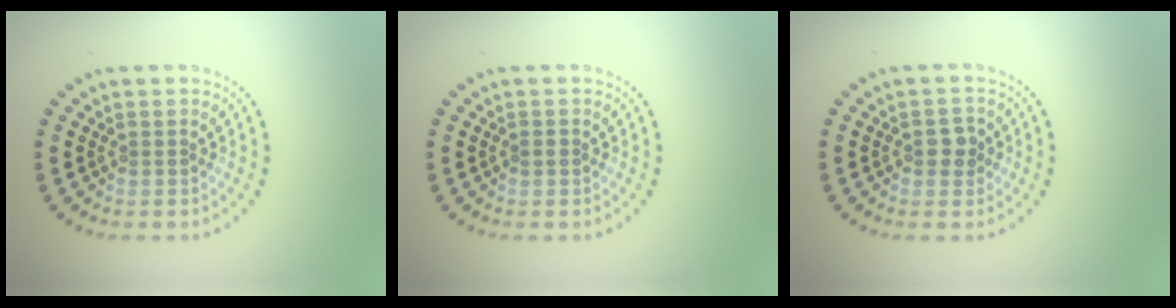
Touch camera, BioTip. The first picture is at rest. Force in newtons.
{"total": 0.8, "press": 0.8, "slide": 0.1}
{"total": 1.9, "press": 1.8, "slide": 0.3}